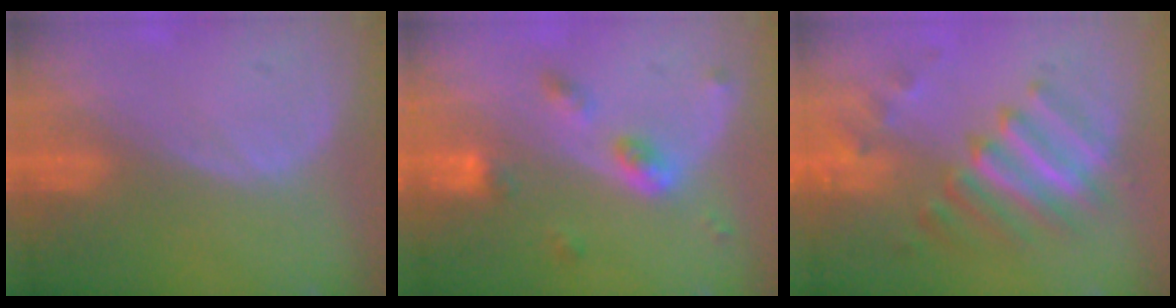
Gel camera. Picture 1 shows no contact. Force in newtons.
{"total": 4.8, "press": 4.4, "slide": 1.8}
{"total": 9.5, "press": 8.4, "slide": 4.5}